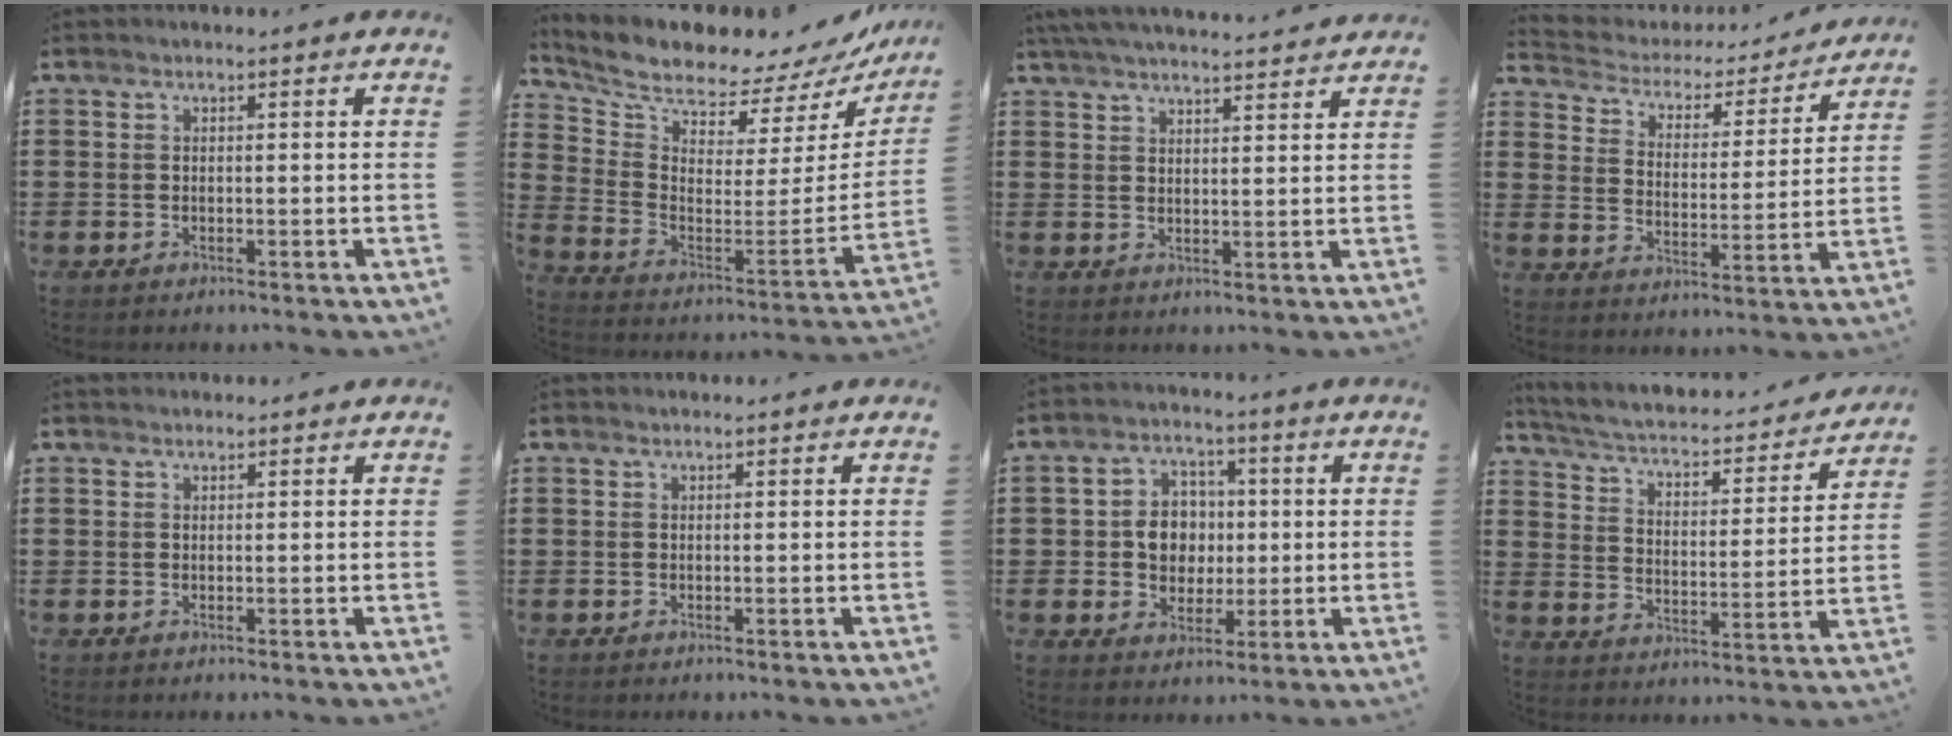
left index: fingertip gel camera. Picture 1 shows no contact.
{"total": 7.7, "force": [7.4, 1.3, 1.4], "torque": [-0.068, -0.079, 0.124]}
{"total": 4.3, "force": [4.2, -0.2, 1.1], "torque": [-0.035, -0.016, 0.074]}
{"total": 3.0, "force": [2.6, 1.3, 0.4], "torque": [-0.031, -0.022, 0.035]}
{"total": 0.7, "force": [0.7, 0.2, 0.1], "torque": [-0.003, 0.001, 0.014]}
{"total": 0.0}
{"total": 6.9, "force": [0.2, 6.0, 3.3], "torque": [-0.076, 0.019, 0.000]}
{"total": 2.8, "force": [2.3, 0.7, 1.5], "torque": [-0.046, -0.027, 0.027]}